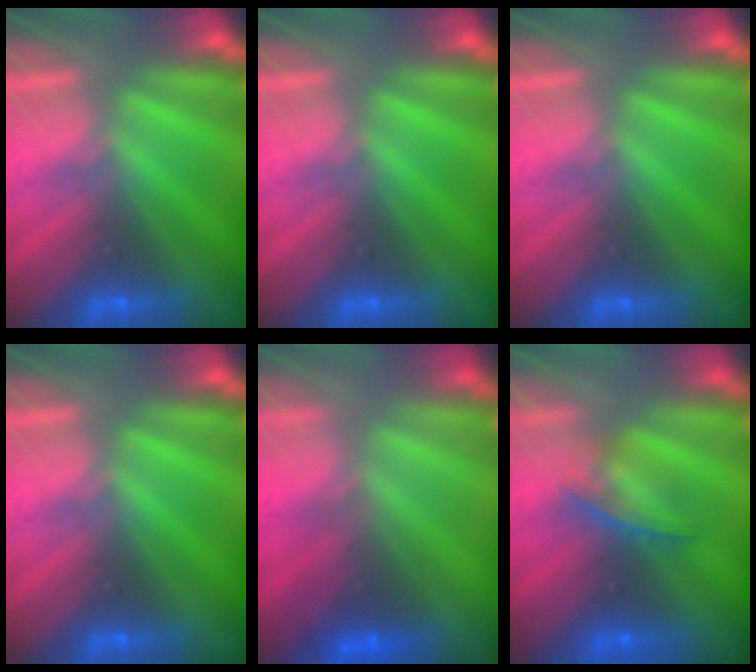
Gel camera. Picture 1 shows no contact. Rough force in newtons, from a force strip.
{"total": 0.0}
{"total": 0.0}
{"total": 0.0}
{"total": 2.3}
{"total": 5.6}